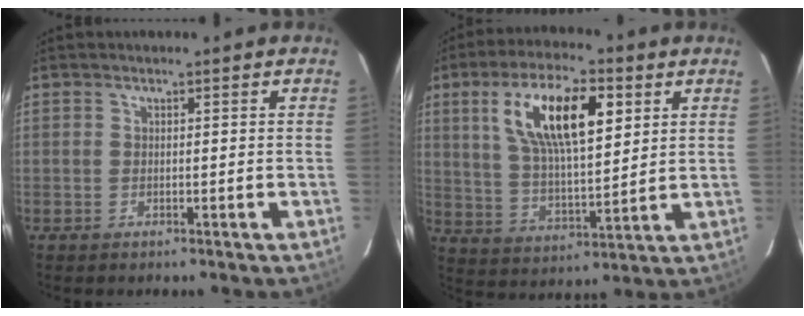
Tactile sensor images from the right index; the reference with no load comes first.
{"total": 16.4, "force": [6.3, 6.0, 13.9], "torque": [-0.249, 0.019, 0.117]}